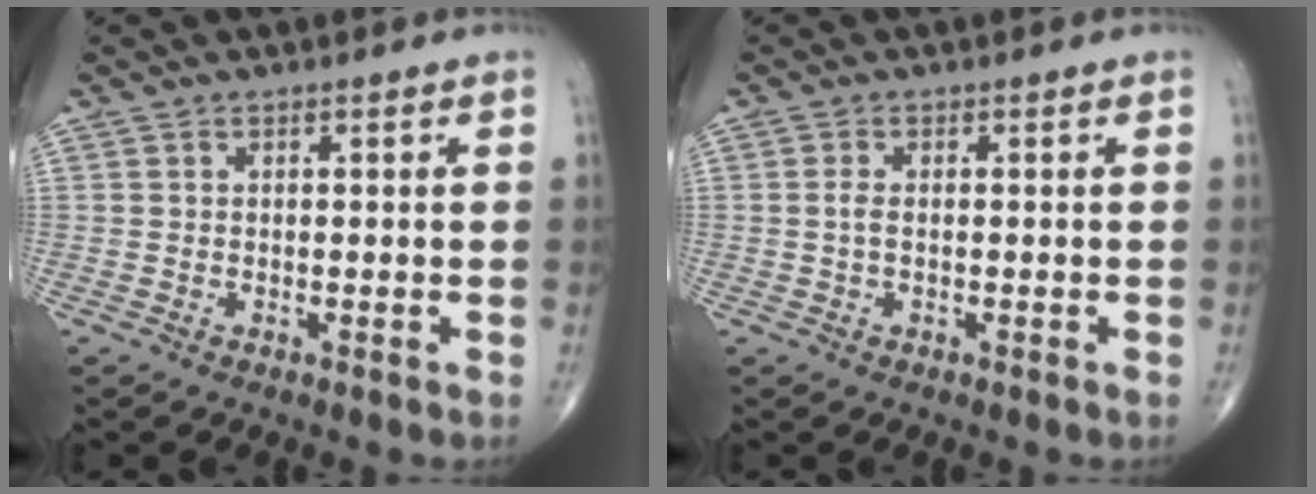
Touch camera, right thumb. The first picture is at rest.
{"total": 0.9, "force": [-0.1, 0.5, 0.7], "torque": [-0.012, 0.001, -0.003]}